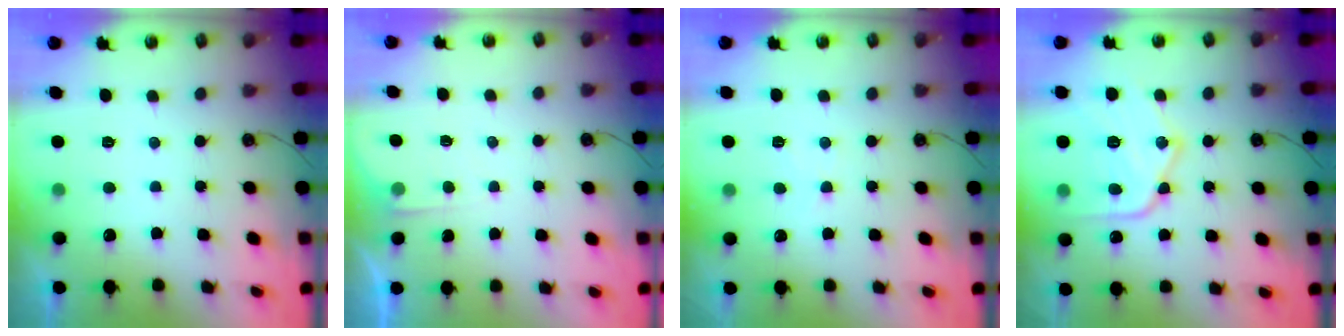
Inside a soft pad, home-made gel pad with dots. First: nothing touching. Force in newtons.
{"total": 2.7, "press": 2.7, "slide": 0.4}
{"total": 6.5, "press": 6.5, "slide": 1.0}
{"total": 18.4, "press": 18.3, "slide": 1.5}